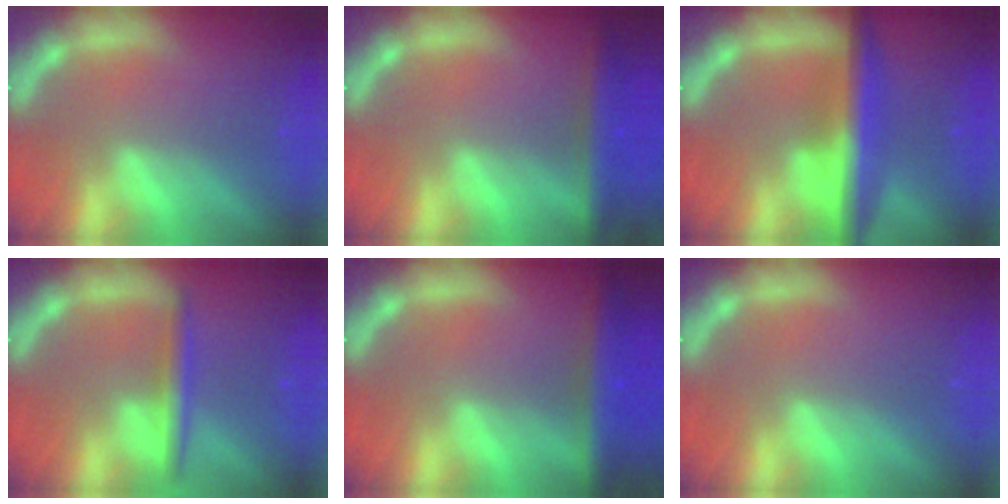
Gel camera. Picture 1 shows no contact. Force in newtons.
{"total": 5.0}
{"total": 7.5}
{"total": 3.0}
{"total": 6.0}
{"total": 0.0}